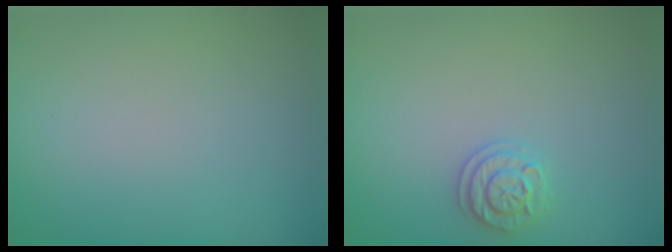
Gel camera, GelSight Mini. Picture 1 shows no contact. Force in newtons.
{"total": 1.8, "press": 1.8, "slide": 0.5}